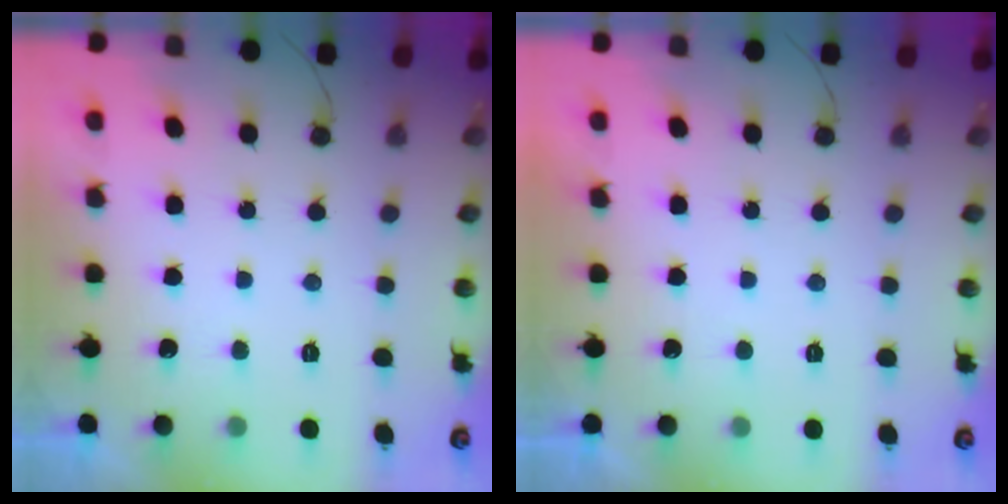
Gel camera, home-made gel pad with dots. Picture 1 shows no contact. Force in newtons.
{"total": 1.9, "press": 1.9, "slide": 0.0}